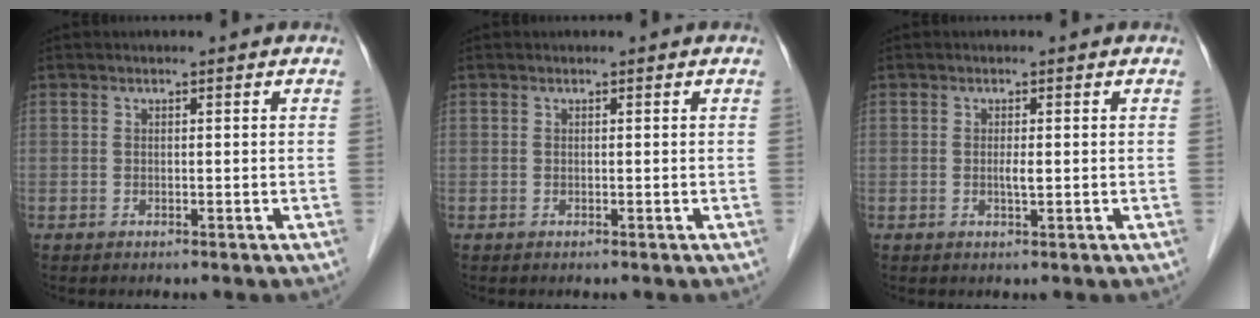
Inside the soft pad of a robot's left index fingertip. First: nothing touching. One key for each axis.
{"total": 0.0}
{"total": 1.2, "fx": -0.2, "fy": 0.1, "fz": 1.2, "tx": -0.026, "ty": -0.003, "tz": -0.003}